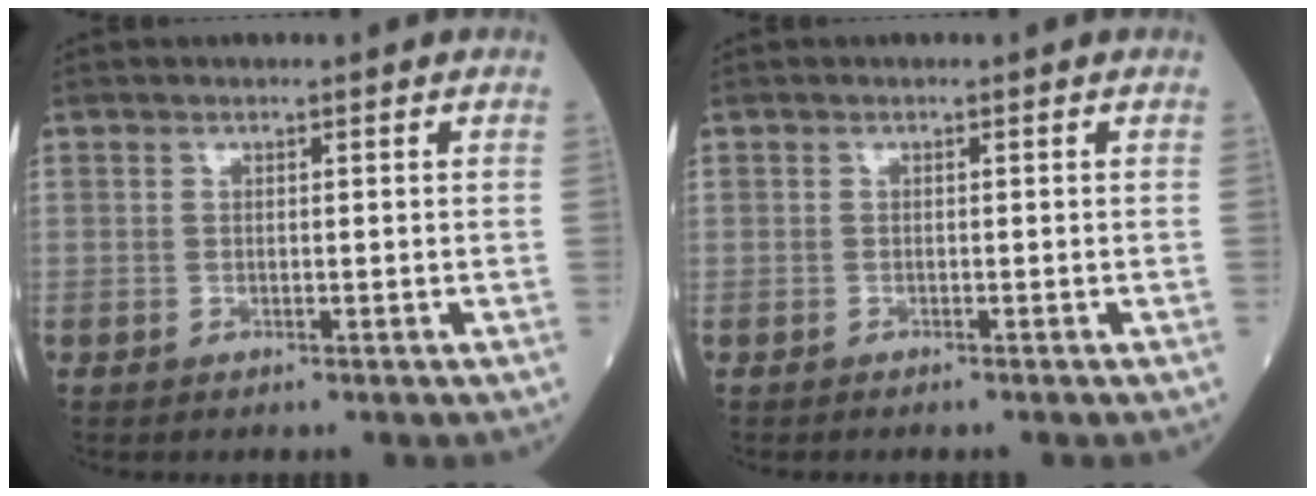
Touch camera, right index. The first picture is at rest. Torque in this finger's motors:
{"motor_torque": [-1.37, 0.61, -0.79, -0.21]}